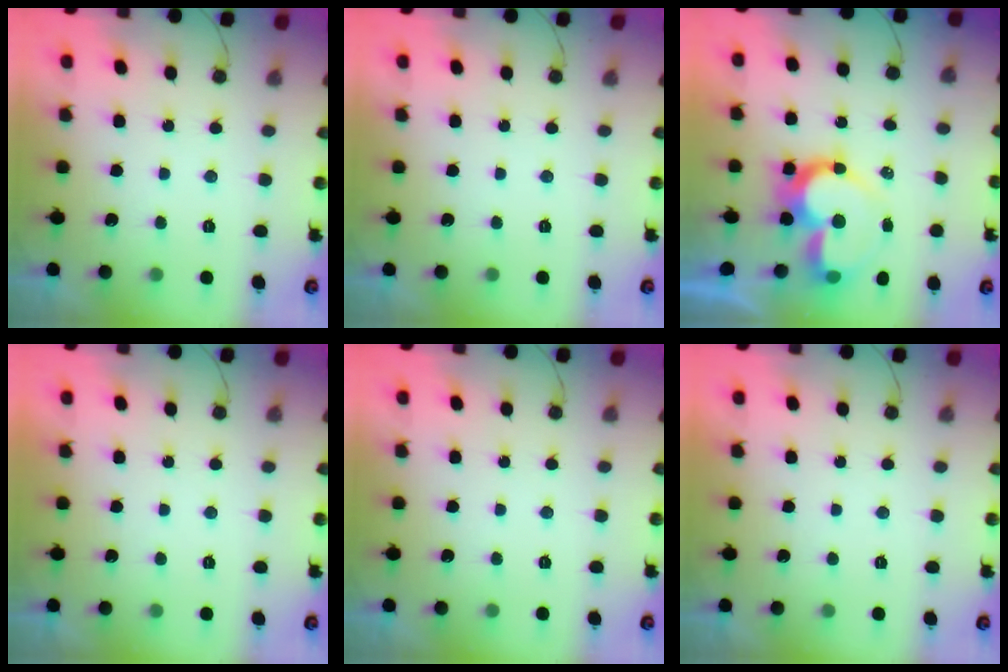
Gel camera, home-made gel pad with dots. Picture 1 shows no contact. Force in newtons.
{"total": 0.0}
{"total": 12.8, "press": 12.7, "slide": 1.4}
{"total": 1.7, "press": 1.7, "slide": 0.0}
{"total": 0.0}
{"total": 1.9, "press": 1.9, "slide": 0.1}